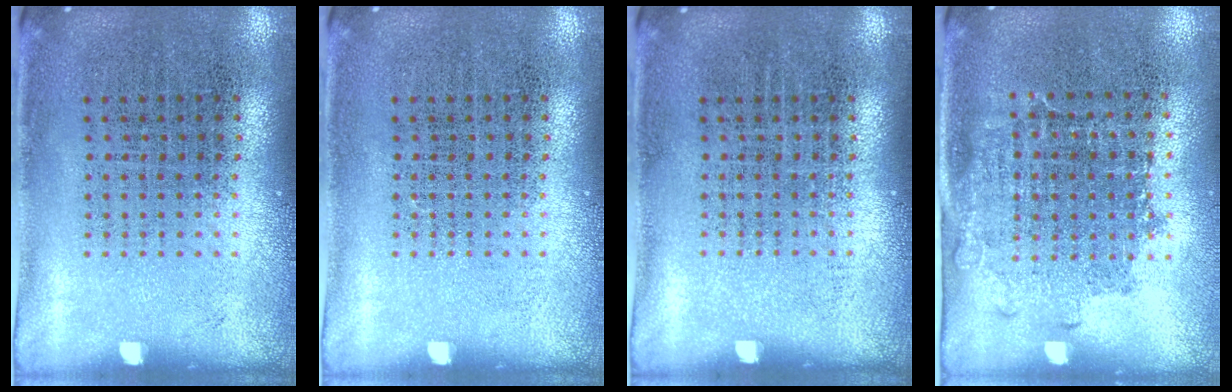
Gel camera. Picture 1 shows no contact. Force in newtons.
{"total": 0.0}
{"total": 0.0}
{"total": 1.3, "press": 1.1, "slide": 0.8}